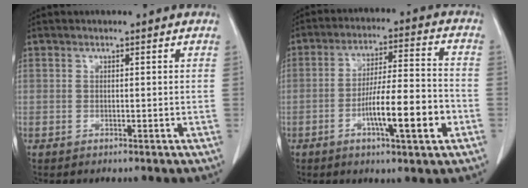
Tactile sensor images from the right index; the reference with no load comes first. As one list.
[{"total": 11.6, "force": [-4.1, 1.2, 10.8], "torque": [-0.182, 0.003, -0.066]}]